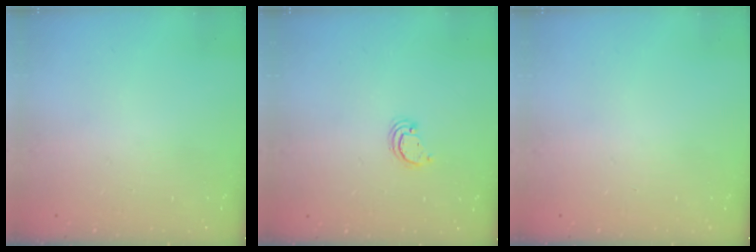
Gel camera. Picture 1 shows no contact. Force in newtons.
{"total": 2.4, "press": 2.4, "slide": 0.2}
{"total": 0.0}